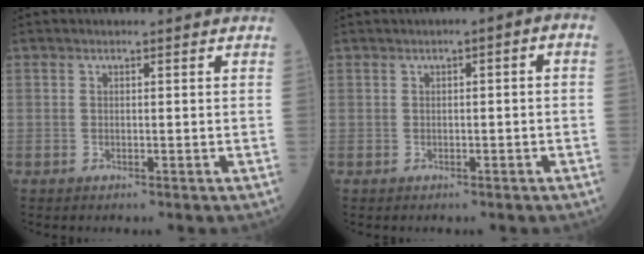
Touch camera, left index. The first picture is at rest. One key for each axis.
{"total": 2.4, "fx": 0.1, "fy": 0.6, "fz": 2.4, "tx": -0.027, "ty": 0.010, "tz": -0.004}